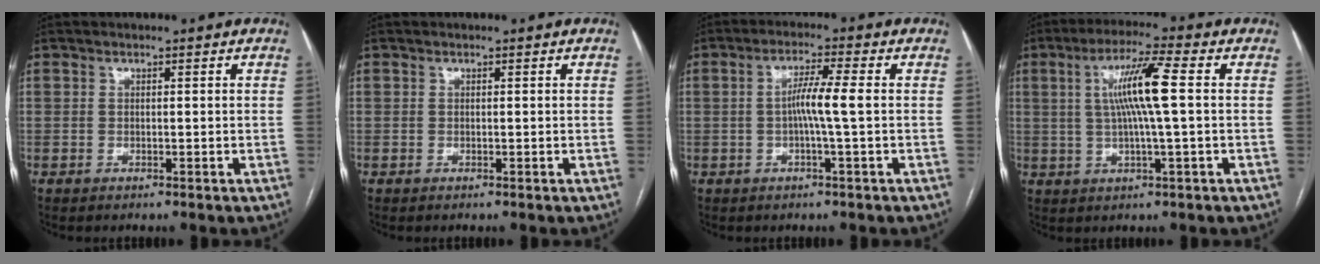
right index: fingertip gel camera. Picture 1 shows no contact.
{"total": 0.0}
{"total": 4.9, "force": [-0.3, -0.5, 4.9], "torque": [-0.088, 0.007, -0.007]}
{"total": 9.1, "force": [1.3, -0.3, 9.0], "torque": [-0.169, 0.006, 0.023]}